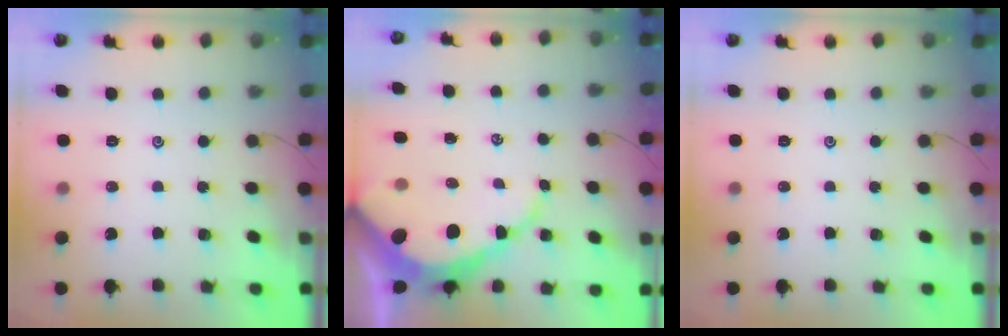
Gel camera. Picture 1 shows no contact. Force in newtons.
{"total": 12.1, "press": 12.0, "slide": 1.0}
{"total": 0.0}